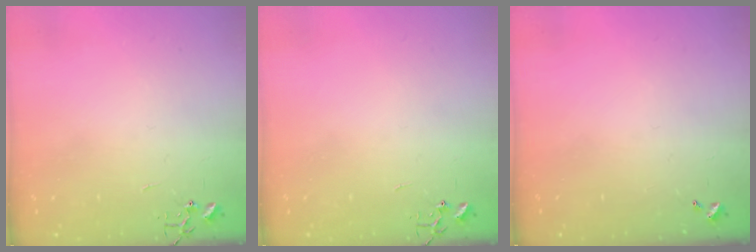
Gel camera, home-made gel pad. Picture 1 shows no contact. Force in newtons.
{"total": 0.0}
{"total": 0.0}